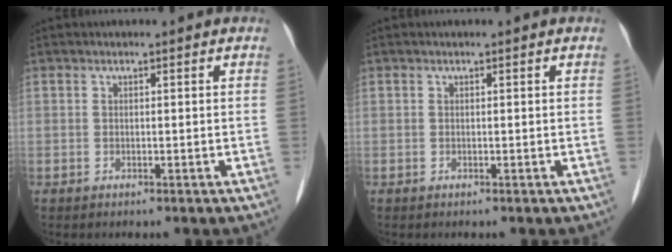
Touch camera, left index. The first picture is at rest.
{"total": 0.0}